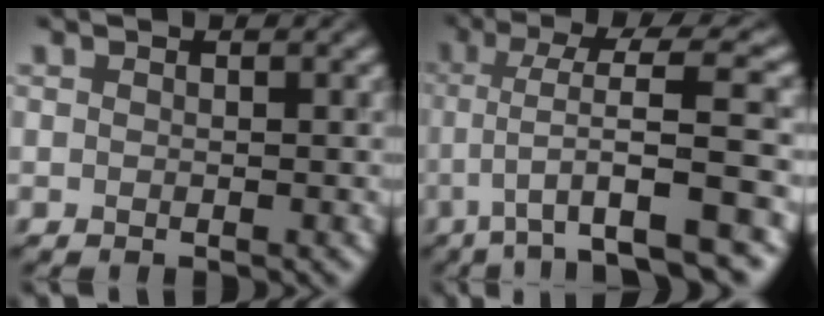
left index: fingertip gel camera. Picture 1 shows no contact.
{"total": 8.0, "force": [-1.9, 1.2, 7.7], "torque": [-0.119, 0.031, -0.020]}